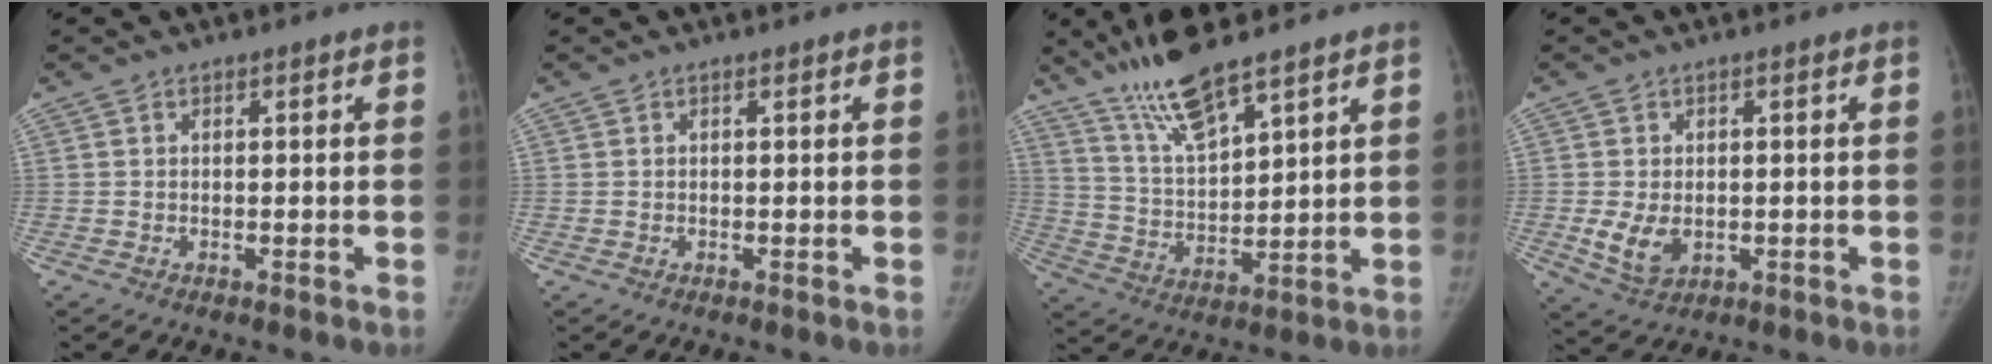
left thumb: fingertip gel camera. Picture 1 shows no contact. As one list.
[{"total": 0.0}, {"total": 12.0, "force": [9.0, 2.3, 7.5], "torque": [-0.131, -0.048, 0.182]}, {"total": 5.7, "force": [-0.9, 3.9, 4.1], "torque": [-0.069, -0.010, -0.005]}]